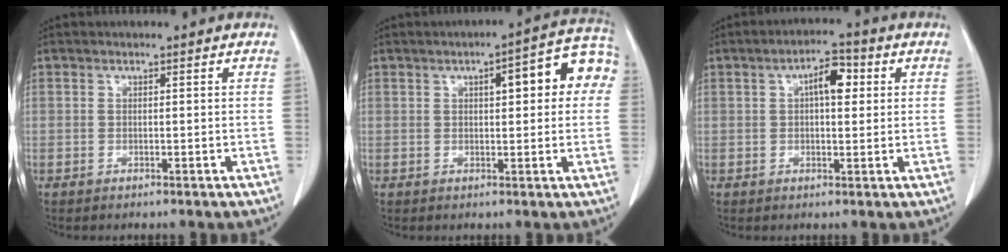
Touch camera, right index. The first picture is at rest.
{"total": 9.9, "force": [2.6, 2.8, 9.2], "torque": [-0.110, 0.033, 0.025]}
{"total": 5.2, "force": [1.4, 2.0, 4.6], "torque": [-0.077, 0.014, 0.021]}